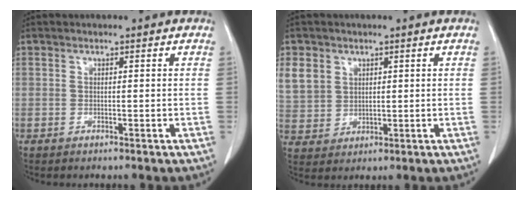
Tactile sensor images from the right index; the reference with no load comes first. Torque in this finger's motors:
{"motor_torque": [0.76, 0.65, 0.31, 0.09]}